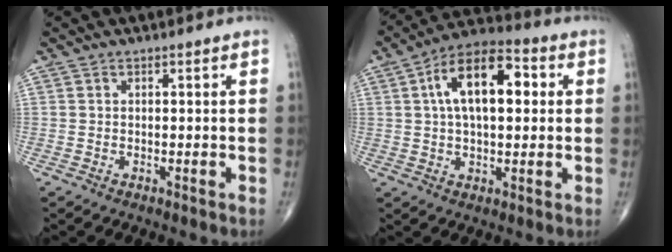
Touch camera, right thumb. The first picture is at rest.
{"total": 14.7, "force": [3.0, 7.5, 12.3], "torque": [-0.191, 0.026, 0.041]}